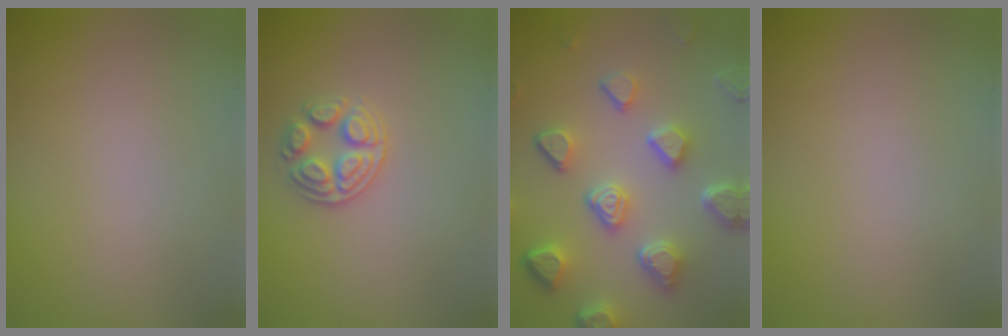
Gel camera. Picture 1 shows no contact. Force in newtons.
{"total": 2.8, "press": 2.7, "slide": 0.7}
{"total": 7.1, "press": 5.5, "slide": 4.4}
{"total": 0.0}